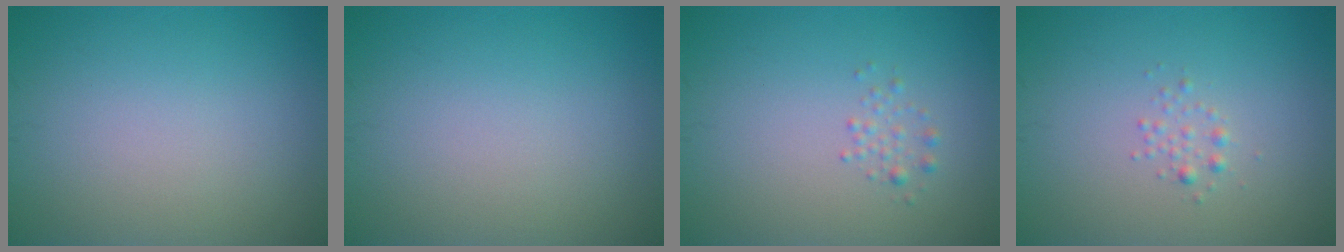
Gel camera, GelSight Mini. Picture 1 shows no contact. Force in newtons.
{"total": 0.0}
{"total": 1.0, "press": 1.0, "slide": 0.0}
{"total": 0.9, "press": 0.9, "slide": 0.0}